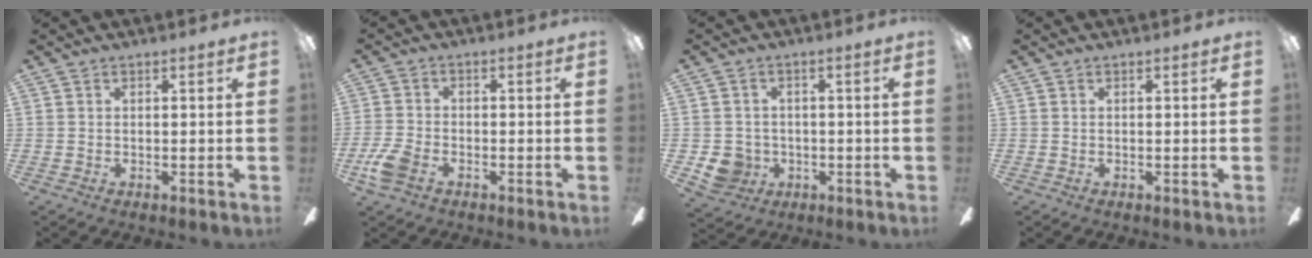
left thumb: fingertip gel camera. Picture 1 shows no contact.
{"total": 6.0, "force": [-3.1, 3.7, 3.6], "torque": [-0.090, 0.004, -0.060]}
{"total": 5.8, "force": [-1.3, 5.5, 1.0], "torque": [-0.046, 0.002, -0.024]}
{"total": 0.0}